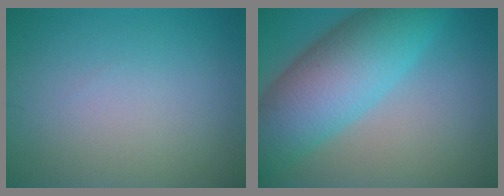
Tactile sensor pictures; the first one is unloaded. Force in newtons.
{"total": 10.3, "press": 10.3, "slide": 0.2}